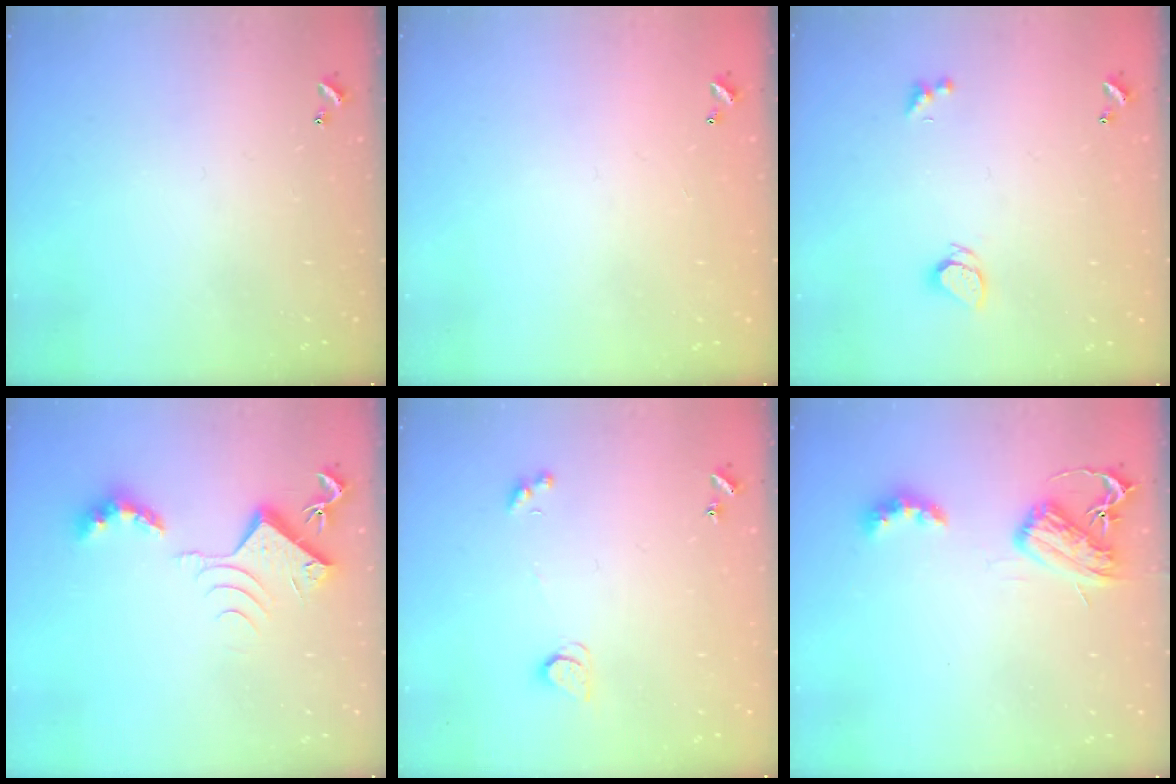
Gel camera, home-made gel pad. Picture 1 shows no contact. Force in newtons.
{"total": 2.9, "press": 2.9, "slide": 0.1}
{"total": 1.9, "press": 1.8, "slide": 0.3}
{"total": 9.6, "press": 9.6, "slide": 0.4}
{"total": 2.5, "press": 2.5, "slide": 0.5}
{"total": 6.7, "press": 6.7, "slide": 0.8}